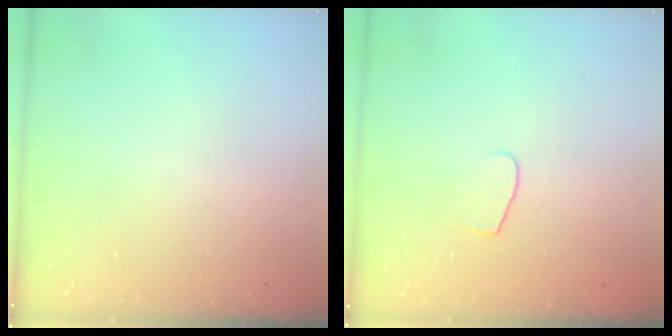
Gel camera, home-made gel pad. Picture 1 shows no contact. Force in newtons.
{"total": 5.9, "press": 5.9, "slide": 0.6}